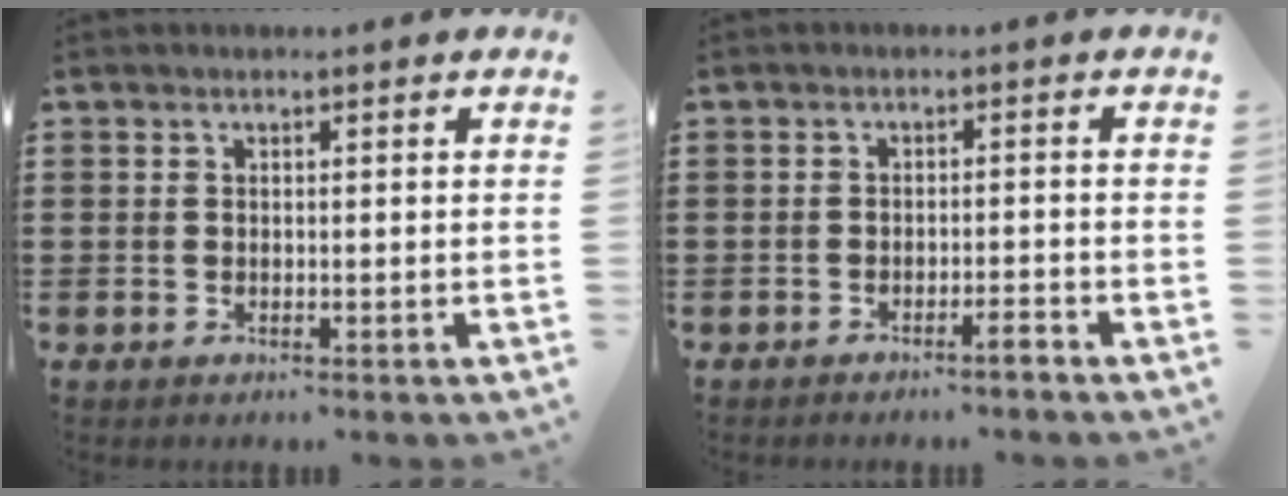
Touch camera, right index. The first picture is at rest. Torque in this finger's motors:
{"motor_torque": [0.00, 0.00, 0.13, 0.01]}